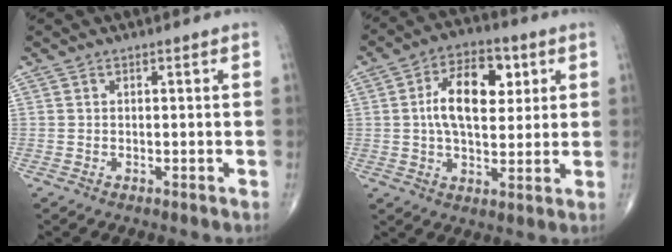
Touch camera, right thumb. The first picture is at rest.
{"total": 13.0, "force": [2.8, 7.3, 10.4], "torque": [-0.147, 0.002, 0.042]}